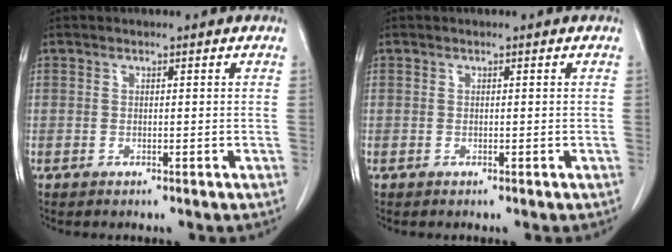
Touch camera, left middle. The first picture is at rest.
{"total": 0.0}